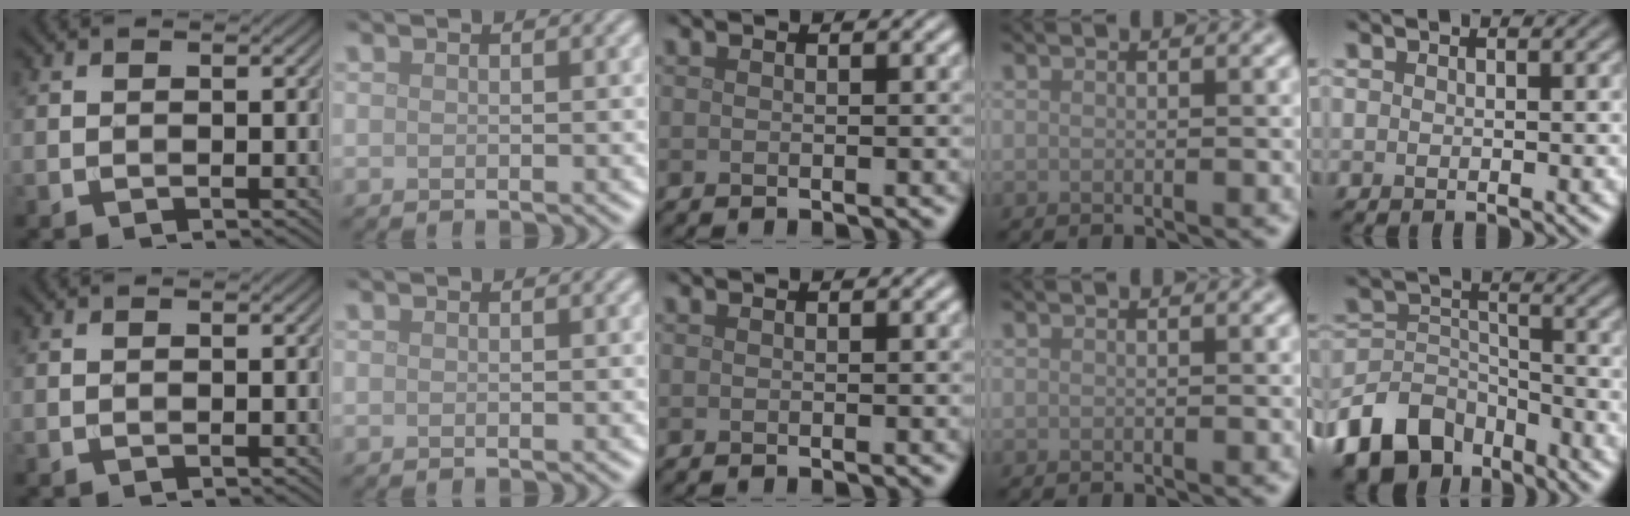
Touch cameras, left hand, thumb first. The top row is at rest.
{"little": {"total": 8.5, "force": [-6.1, 4.8, 3.3], "torque": [-0.060, -0.003, -0.128]}}